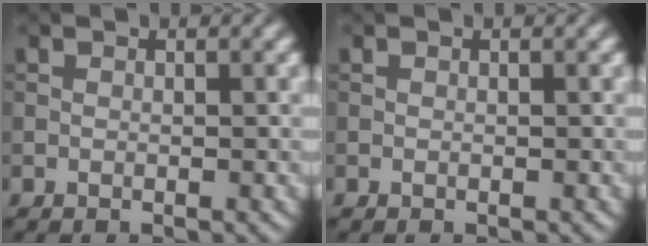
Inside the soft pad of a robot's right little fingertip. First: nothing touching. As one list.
[{"total": 0.0}]